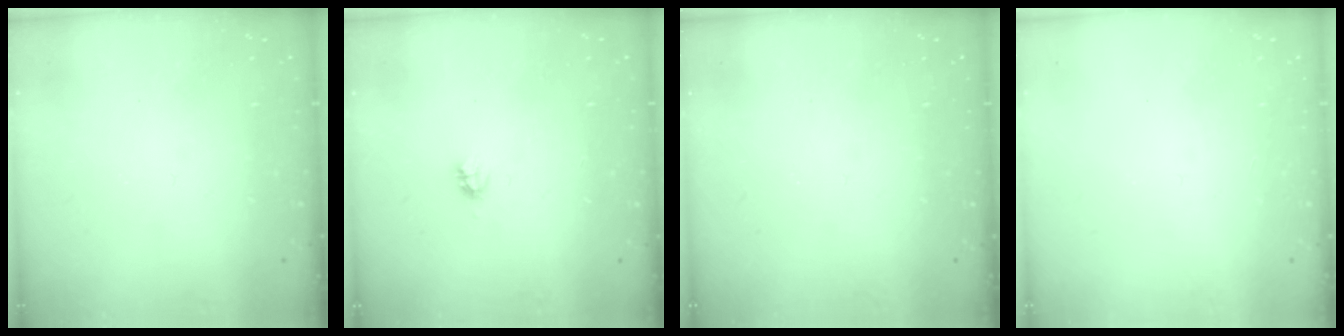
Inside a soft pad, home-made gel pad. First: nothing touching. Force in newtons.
{"total": 2.7, "press": 2.7, "slide": 0.2}
{"total": 0.0}
{"total": 0.0}